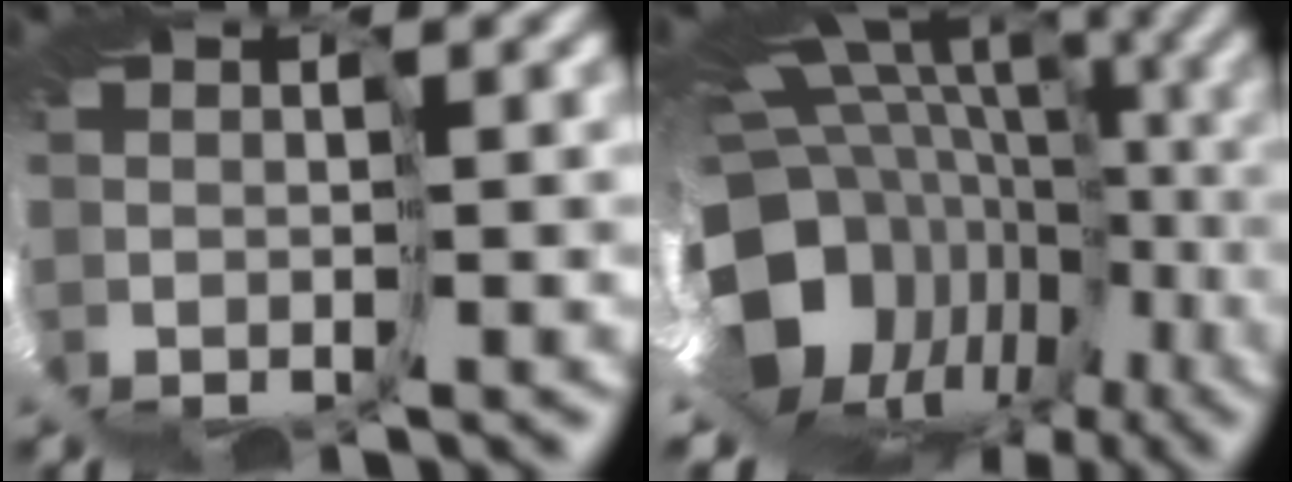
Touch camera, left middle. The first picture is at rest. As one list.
[{"total": 13.3, "force": [-1.5, 10.2, 8.3], "torque": [-0.140, -0.019, 0.000]}]